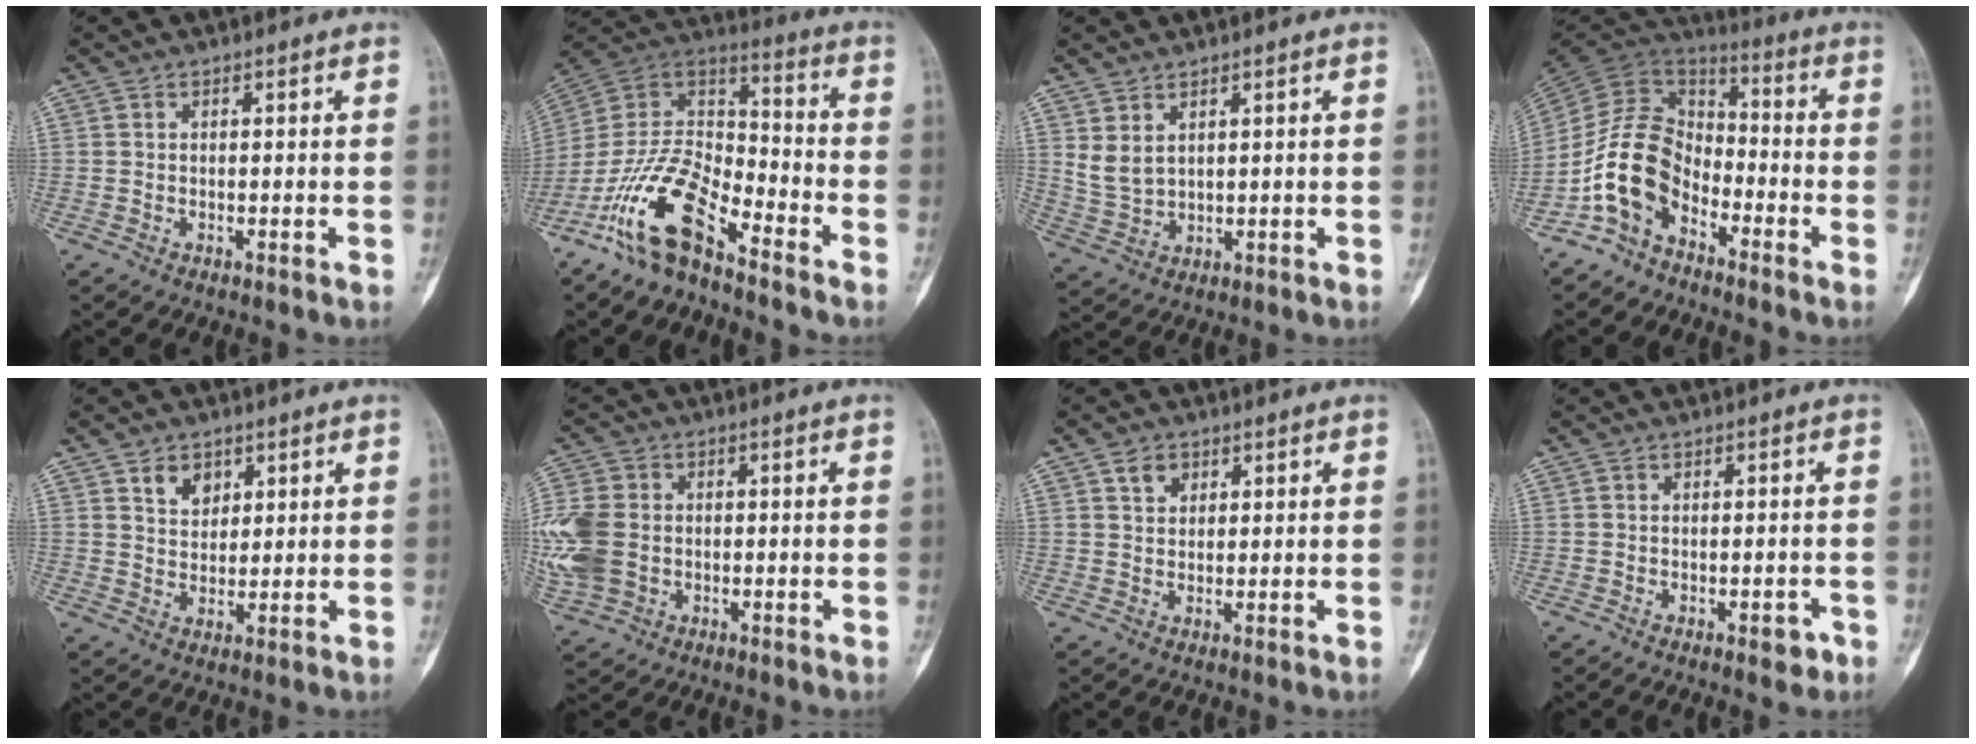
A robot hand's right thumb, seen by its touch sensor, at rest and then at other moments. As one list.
[{"total": 16.0, "force": [-10.5, 6.2, 10.3], "torque": [-0.183, 0.081, -0.207]}, {"total": 4.6, "force": [2.2, 2.7, 3.0], "torque": [-0.055, -0.013, 0.058]}, {"total": 12.5, "force": [-6.4, 8.3, 6.9], "torque": [-0.119, 0.071, -0.141]}, {"total": 5.0, "force": [2.7, 3.6, 2.3], "torque": [-0.017, -0.019, 0.050]}, {"total": 15.5, "force": [-0.7, 12.3, 9.4], "torque": [-0.250, 0.005, -0.003]}, {"total": 3.3, "force": [1.7, 2.4, 1.4], "torque": [-0.011, -0.009, 0.031]}, {"total": 2.4, "force": [-1.2, 1.2, 1.7], "torque": [-0.011, 0.008, -0.014]}]